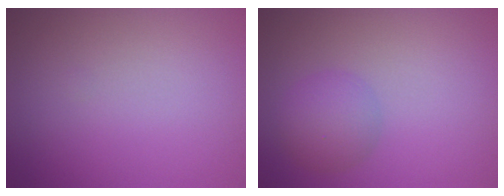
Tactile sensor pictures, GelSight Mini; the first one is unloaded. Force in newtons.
{"total": 2.8, "press": 2.8, "slide": 0.1}